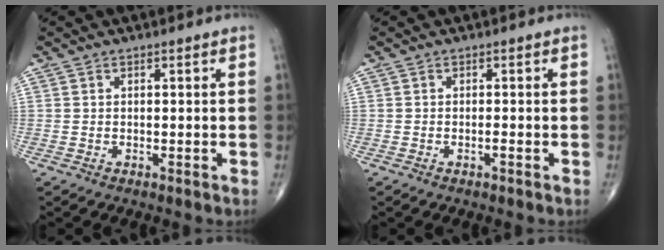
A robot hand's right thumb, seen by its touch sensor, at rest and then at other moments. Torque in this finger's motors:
{"motor_torque": [1.52, 1.37, 0.05, -0.30, 0.02]}